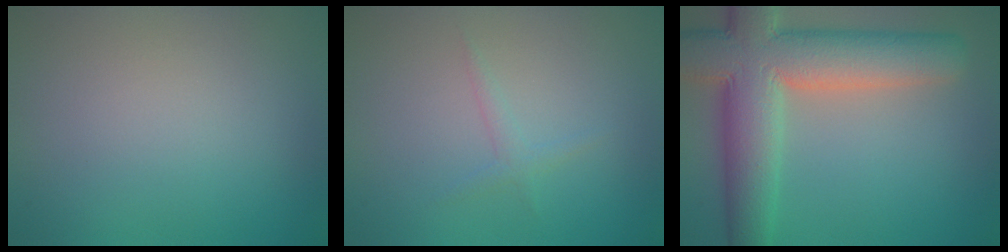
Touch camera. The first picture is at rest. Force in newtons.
{"total": 0.9, "press": 0.9, "slide": 0.1}
{"total": 11.0, "press": 11.0, "slide": 0.8}